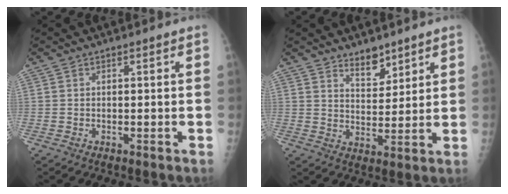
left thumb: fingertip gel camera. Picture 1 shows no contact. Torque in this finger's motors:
{"motor_torque": [1.11, 0.20, 0.37, -0.24, 0.08]}